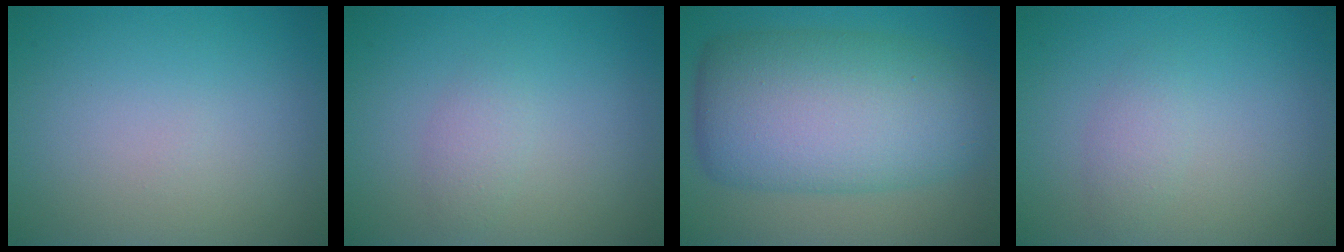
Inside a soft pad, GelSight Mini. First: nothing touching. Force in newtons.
{"total": 1.4, "press": 1.4, "slide": 0.1}
{"total": 11.7, "press": 11.7, "slide": 0.0}
{"total": 1.4, "press": 1.4, "slide": 0.0}